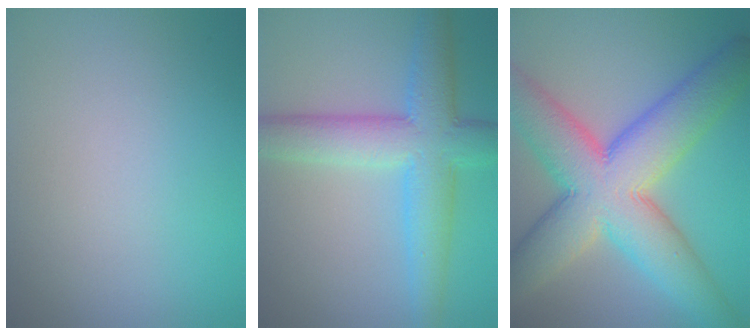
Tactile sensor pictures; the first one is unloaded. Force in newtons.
{"total": 7.2, "press": 7.2, "slide": 0.1}
{"total": 12.2, "press": 12.2, "slide": 0.5}